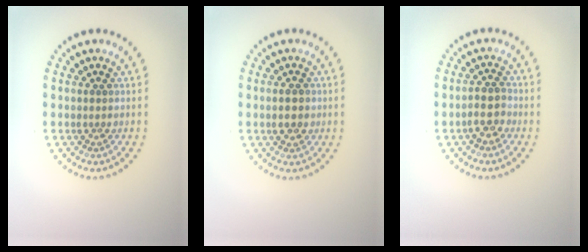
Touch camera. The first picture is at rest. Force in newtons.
{"total": 2.2, "press": 2.2, "slide": 0.3}
{"total": 2.2, "press": 2.0, "slide": 1.0}